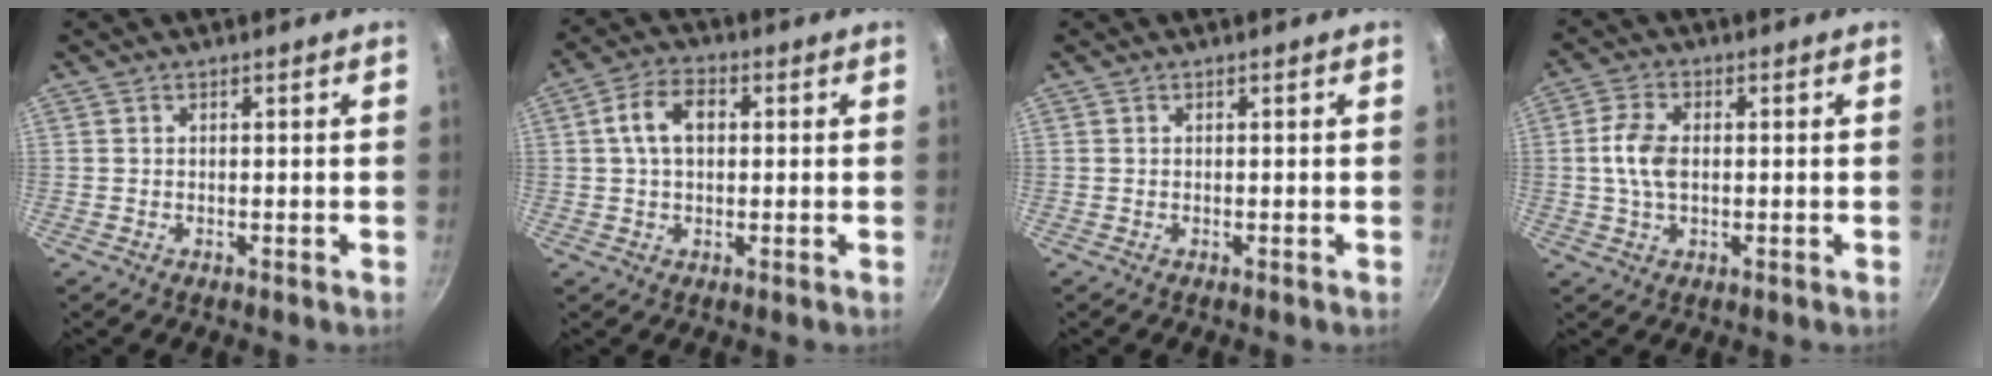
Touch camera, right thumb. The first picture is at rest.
{"total": 7.4, "force": [1.1, 4.8, 5.5], "torque": [-0.084, 0.016, 0.013]}
{"total": 0.0}
{"total": 6.4, "force": [0.1, 3.8, 5.1], "torque": [-0.102, 0.009, 0.001]}